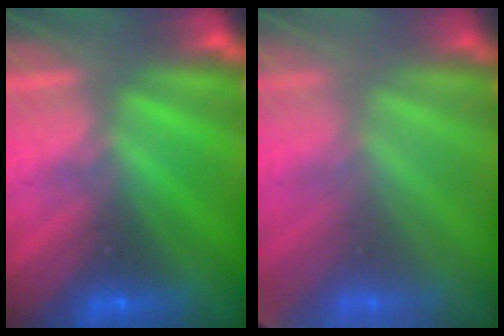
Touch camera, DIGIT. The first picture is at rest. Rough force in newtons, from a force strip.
{"total": 1.4}